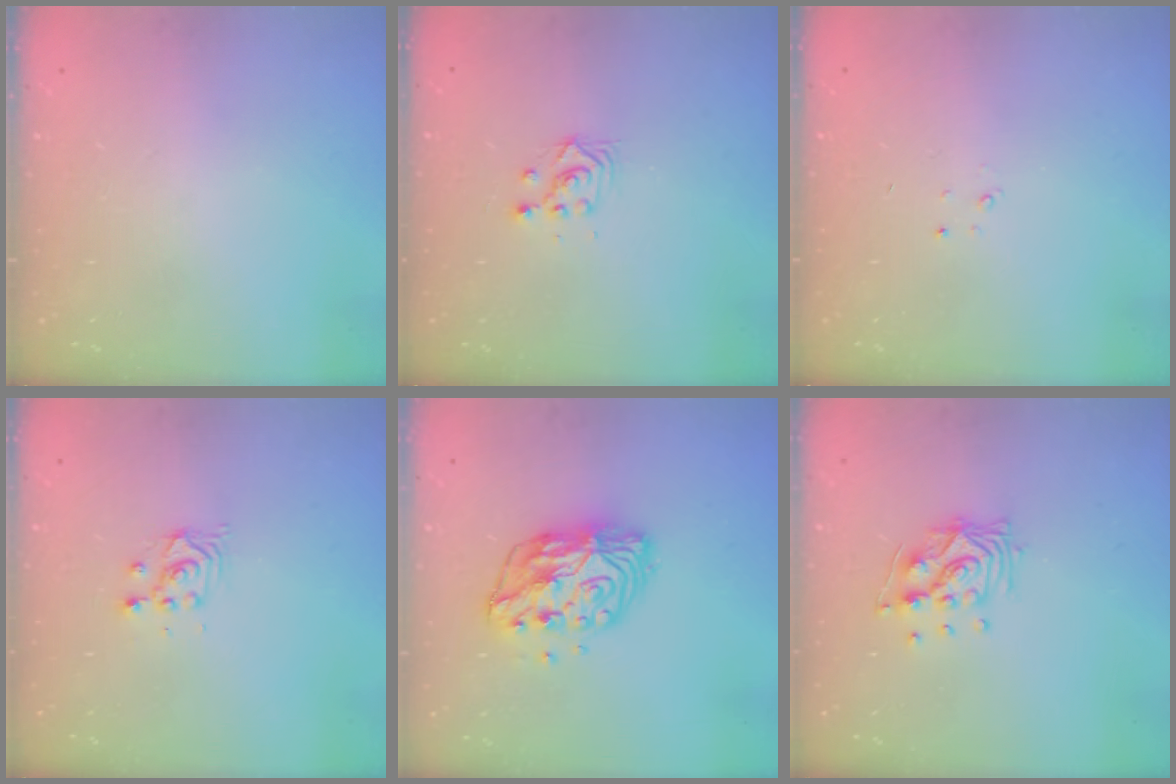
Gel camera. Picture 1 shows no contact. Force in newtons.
{"total": 2.8, "press": 2.8, "slide": 0.2}
{"total": 1.5, "press": 1.5, "slide": 0.2}
{"total": 2.8, "press": 2.8, "slide": 0.1}
{"total": 13.2, "press": 13.2, "slide": 0.9}
{"total": 10.2, "press": 10.2, "slide": 1.2}